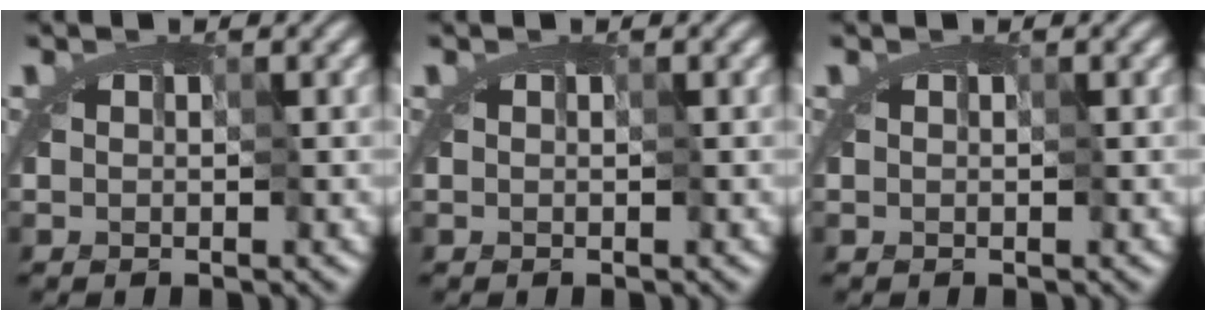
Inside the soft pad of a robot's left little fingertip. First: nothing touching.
{"total": 0.0}
{"total": 0.0}